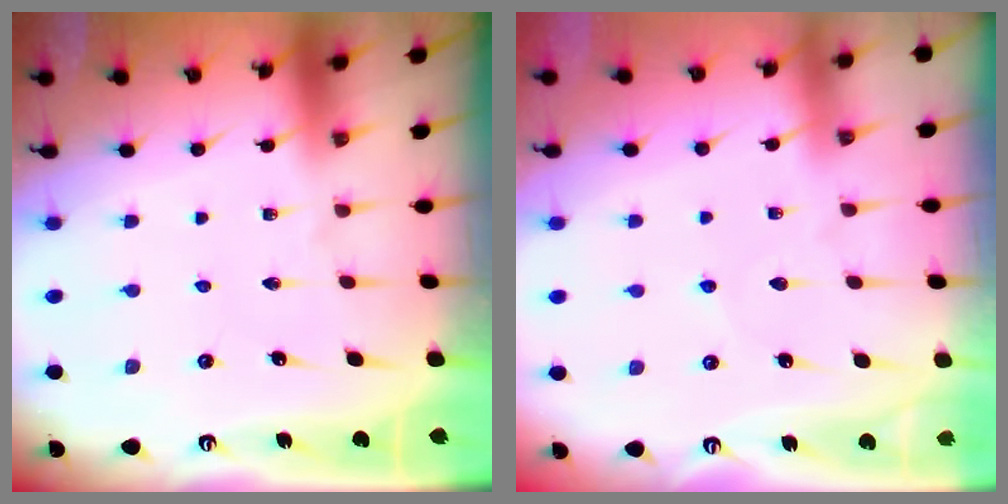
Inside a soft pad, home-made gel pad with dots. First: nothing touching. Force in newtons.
{"total": 3.3, "press": 3.3, "slide": 0.5}